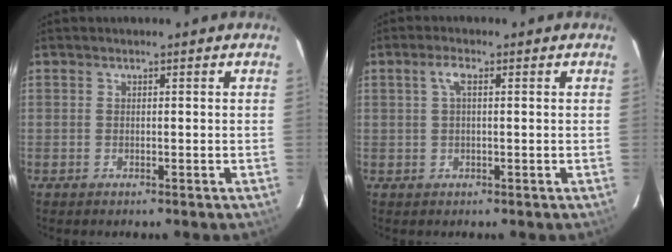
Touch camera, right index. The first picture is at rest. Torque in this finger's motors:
{"motor_torque": [0.25, -0.04, 0.13, 0.02]}